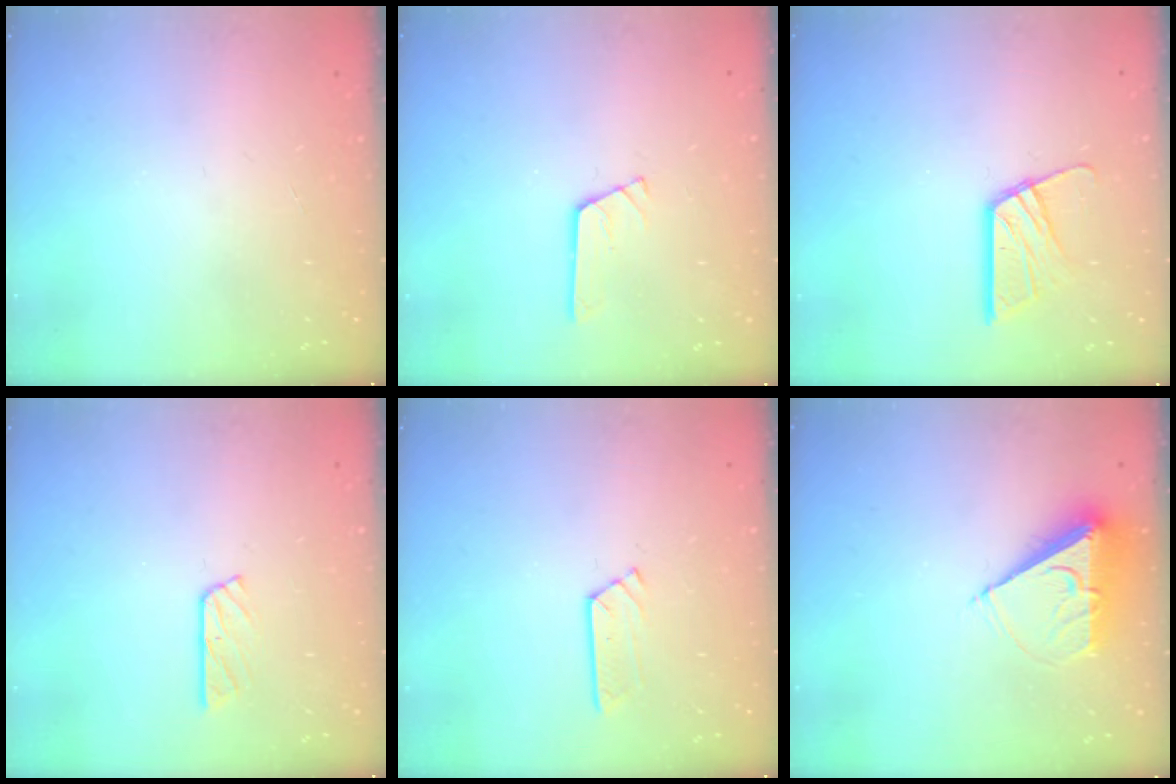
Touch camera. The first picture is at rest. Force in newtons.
{"total": 2.9, "press": 2.9, "slide": 0.2}
{"total": 11.5, "press": 11.5, "slide": 1.2}
{"total": 3.9, "press": 3.9, "slide": 0.4}
{"total": 3.4, "press": 3.4, "slide": 0.4}
{"total": 7.6, "press": 7.6, "slide": 0.2}